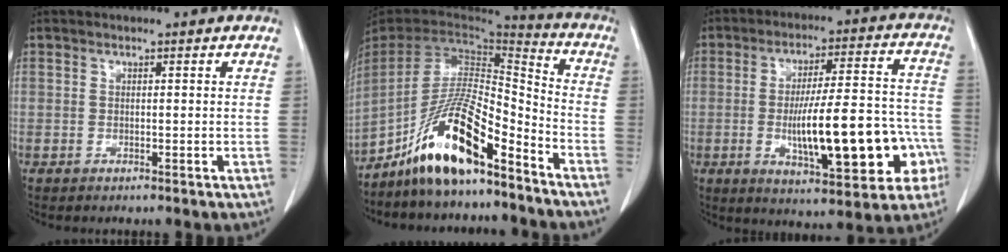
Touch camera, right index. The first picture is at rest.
{"total": 15.0, "force": [-10.4, 2.5, 10.4], "torque": [-0.200, 0.007, -0.190]}
{"total": 18.7, "force": [-4.7, 4.5, 17.5], "torque": [-0.237, 0.027, -0.054]}